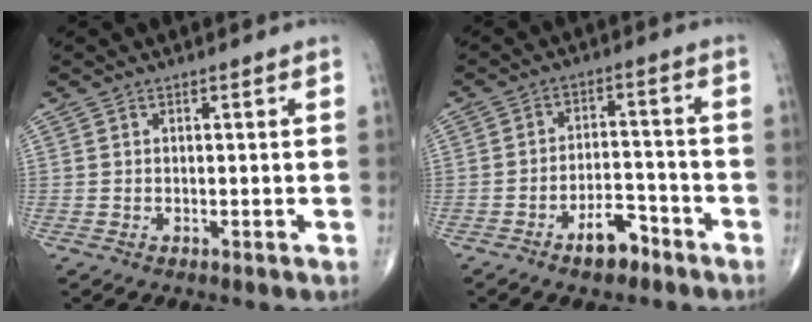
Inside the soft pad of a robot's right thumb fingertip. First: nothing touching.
{"total": 6.4, "force": [-4.2, 3.1, 3.8], "torque": [-0.047, 0.036, -0.066]}